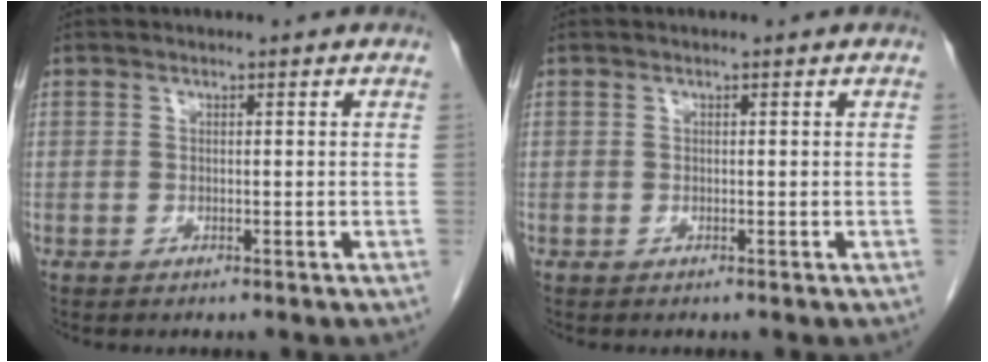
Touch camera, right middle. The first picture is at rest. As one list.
[{"total": 0.0}]